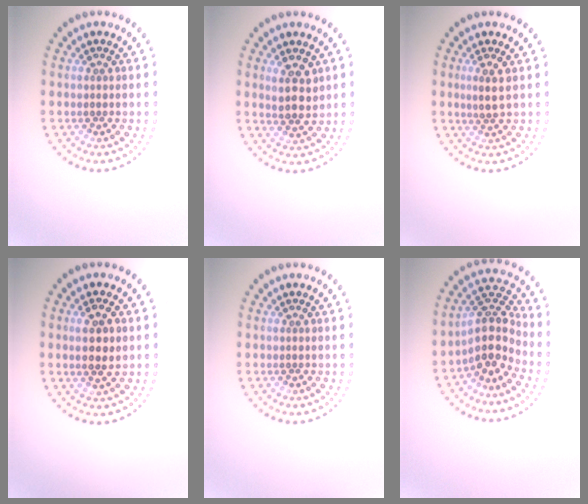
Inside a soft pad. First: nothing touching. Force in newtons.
{"total": 2.6, "press": 2.5, "slide": 0.8}
{"total": 1.8, "press": 1.6, "slide": 0.8}
{"total": 2.8, "press": 2.7, "slide": 0.6}
{"total": 0.0}
{"total": 4.3, "press": 3.3, "slide": 2.8}